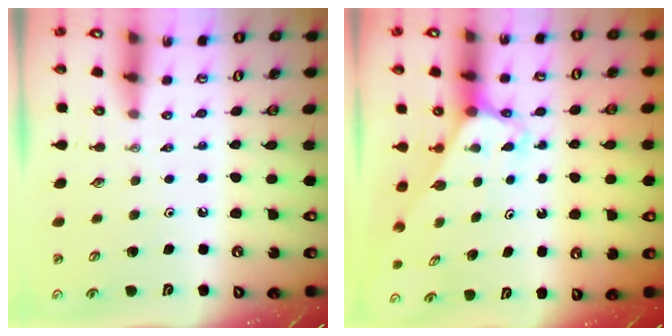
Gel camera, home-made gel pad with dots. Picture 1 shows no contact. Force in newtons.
{"total": 2.6, "press": 2.6, "slide": 0.2}